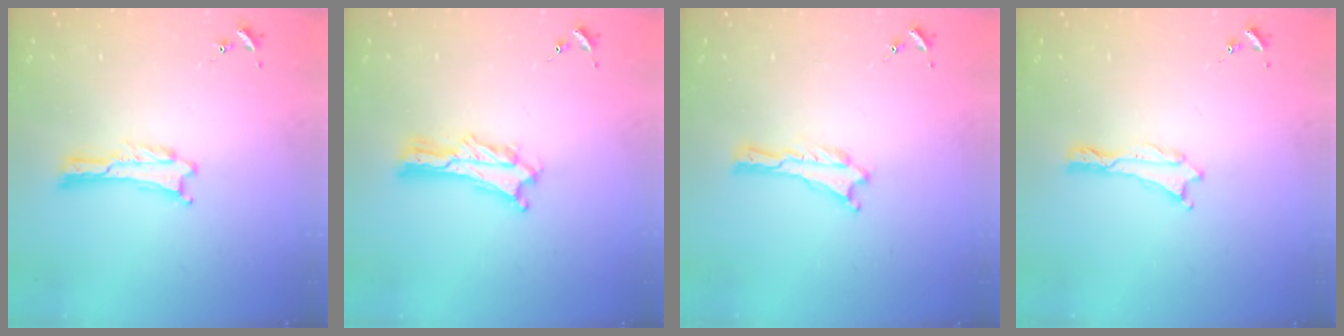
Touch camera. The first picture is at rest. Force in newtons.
{"total": 2.7, "press": 2.7, "slide": 0.3}
{"total": 0.0}
{"total": 0.0}